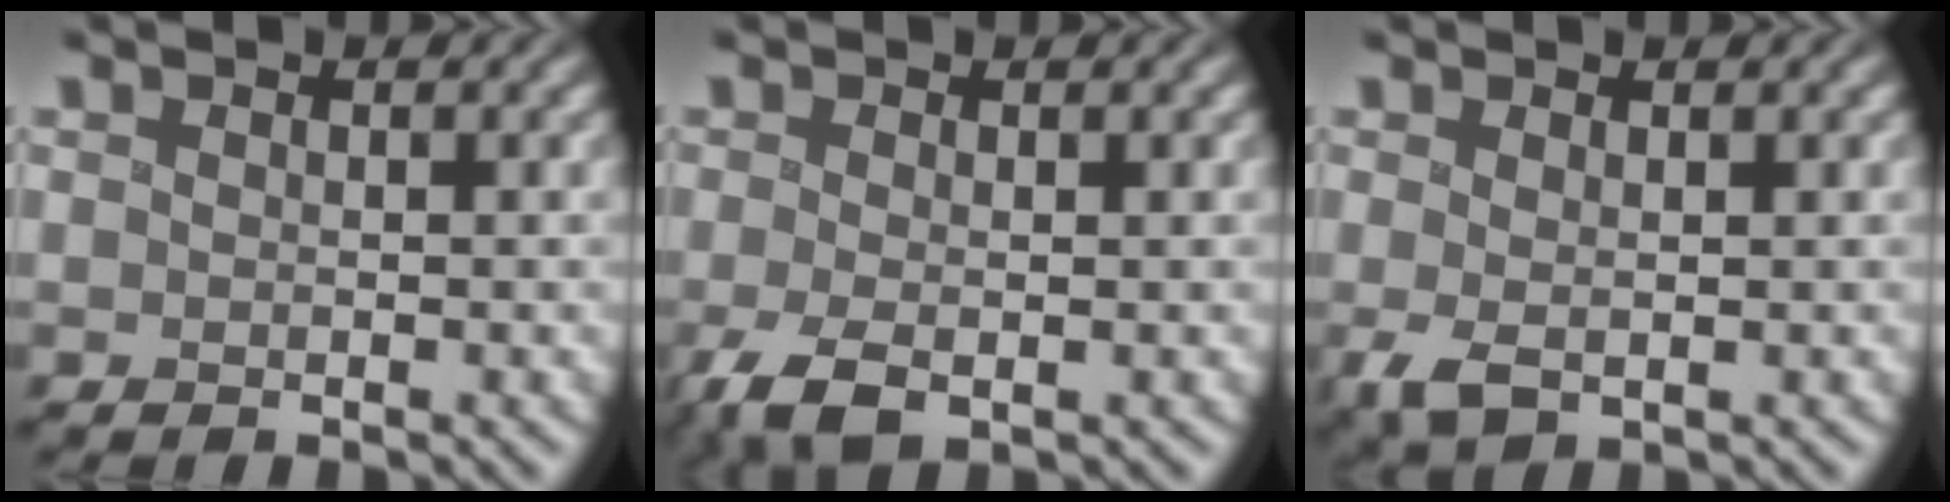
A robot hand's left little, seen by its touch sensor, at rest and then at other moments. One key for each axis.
{"total": 3.1, "fx": -1.2, "fy": 1.5, "fz": 2.4, "tx": -0.055, "ty": -0.006, "tz": -0.024}
{"total": 2.1, "fx": 0.1, "fy": 1.1, "fz": 1.8, "tx": -0.036, "ty": -0.001, "tz": 0.001}